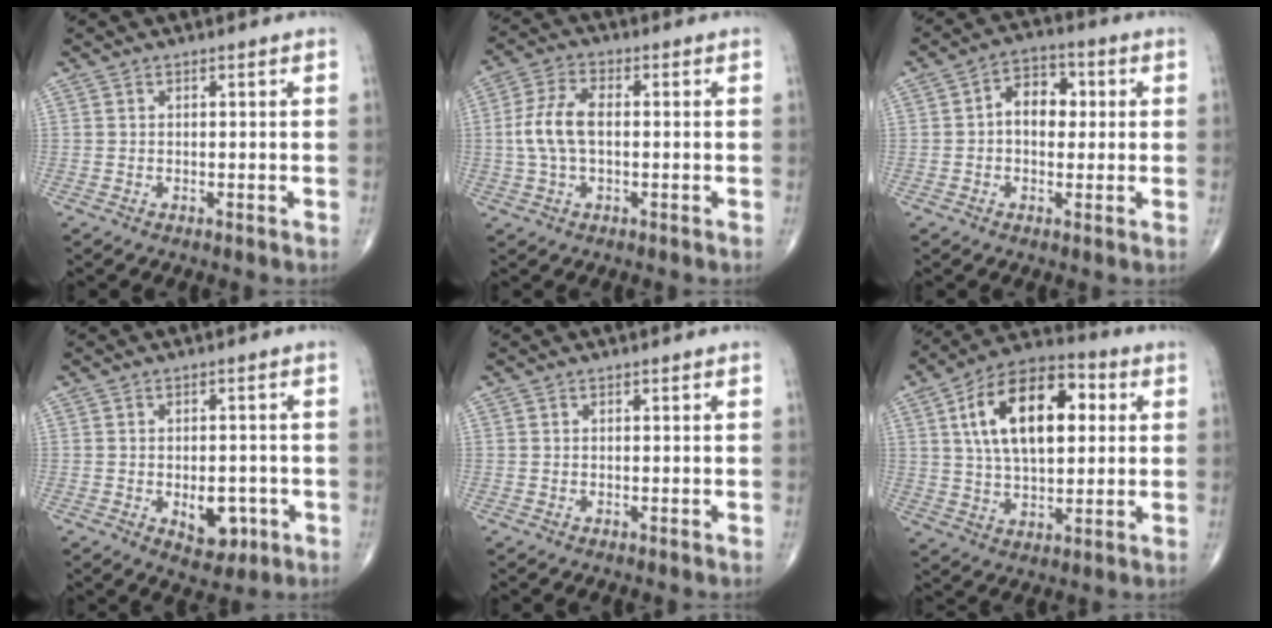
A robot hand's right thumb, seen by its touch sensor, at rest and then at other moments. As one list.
[{"total": 7.8, "force": [-0.1, 4.2, 6.6], "torque": [-0.146, 0.019, -0.007]}, {"total": 7.4, "force": [0.6, 5.1, 5.3], "torque": [-0.055, 0.019, 0.000]}, {"total": 6.4, "force": [-1.8, 3.9, 4.7], "torque": [-0.037, 0.007, -0.013]}, {"total": 0.0}, {"total": 19.1, "force": [4.6, 10.2, 15.5], "torque": [-0.235, 0.014, 0.070]}]